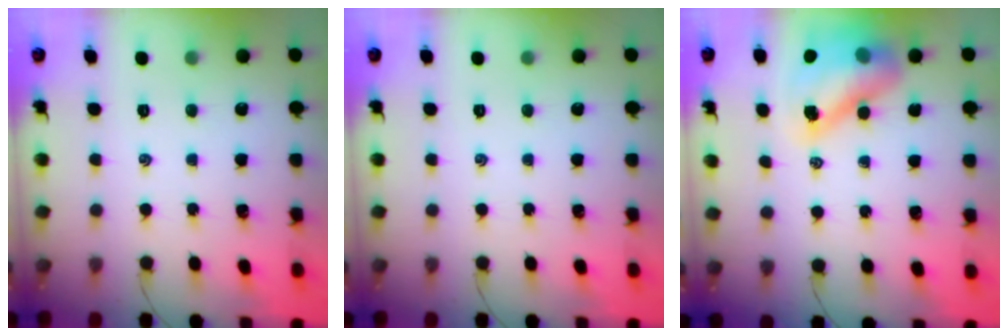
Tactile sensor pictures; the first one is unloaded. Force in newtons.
{"total": 0.0}
{"total": 14.0, "press": 13.5, "slide": 3.7}